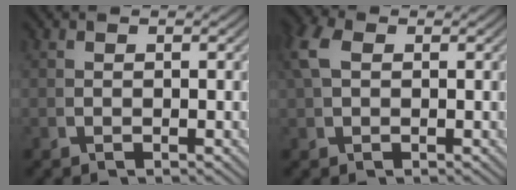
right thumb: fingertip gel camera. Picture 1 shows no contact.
{"total": 2.4, "force": [1.1, 1.5, 1.5], "torque": [-0.045, -0.004, 0.026]}